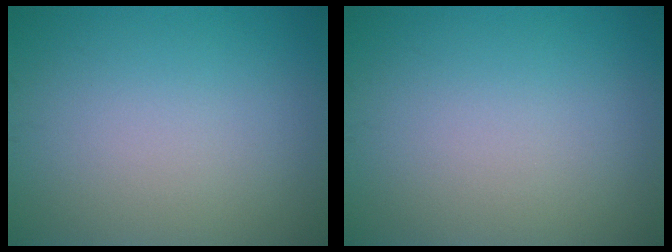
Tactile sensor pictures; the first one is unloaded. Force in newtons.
{"total": 0.0}